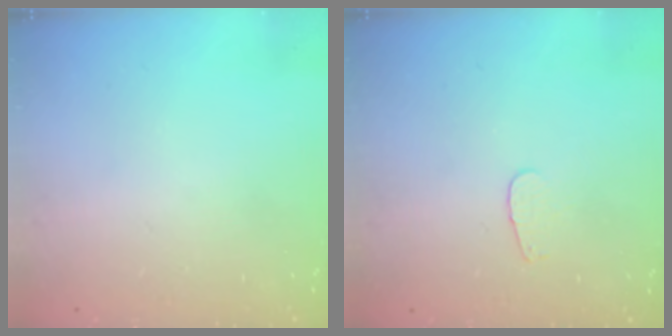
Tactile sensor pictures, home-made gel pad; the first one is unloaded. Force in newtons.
{"total": 3.4, "press": 3.4, "slide": 0.4}